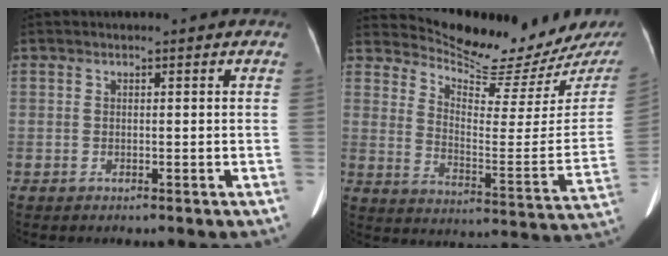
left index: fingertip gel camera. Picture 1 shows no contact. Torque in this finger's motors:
{"motor_torque": [-0.20, -0.57, 0.00, 0.00]}